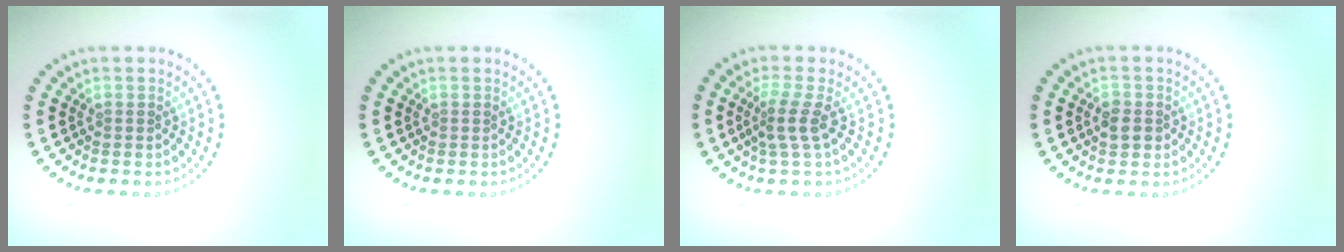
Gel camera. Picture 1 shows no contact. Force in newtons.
{"total": 0.0}
{"total": 2.5, "press": 1.8, "slide": 1.7}
{"total": 1.7, "press": 1.7, "slide": 0.3}